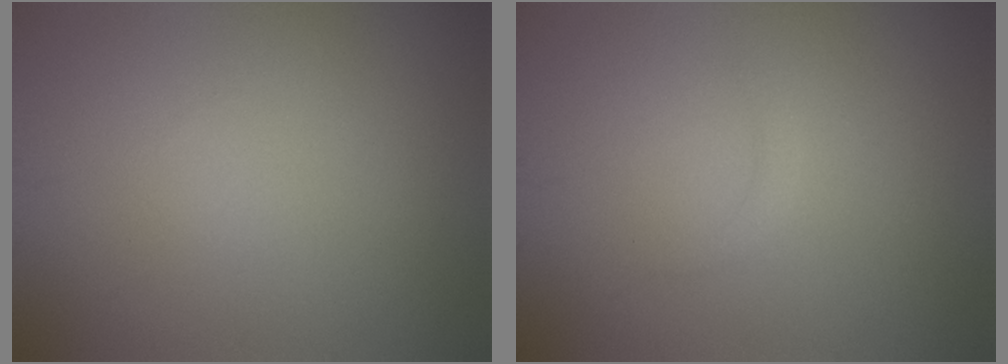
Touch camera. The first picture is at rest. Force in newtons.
{"total": 0.7, "press": 0.7, "slide": 0.0}